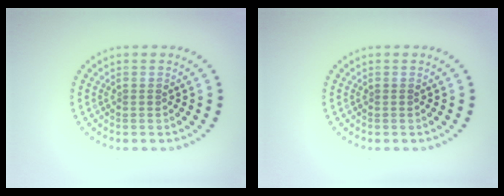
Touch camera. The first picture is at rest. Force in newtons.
{"total": 0.0}